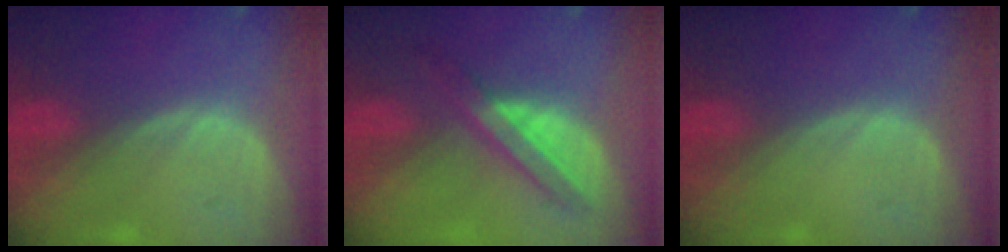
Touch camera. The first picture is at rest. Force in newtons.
{"total": 5.7, "press": 5.6, "slide": 1.3}
{"total": 0.0}